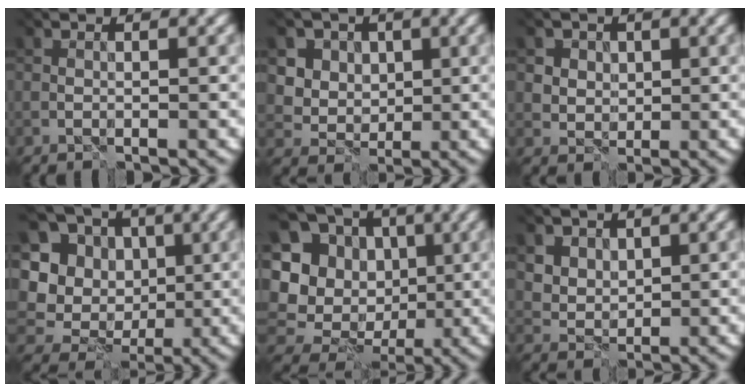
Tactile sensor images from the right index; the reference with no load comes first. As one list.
[{"total": 5.7, "force": [2.7, 4.8, 1.4], "torque": [-0.033, -0.002, 0.047]}, {"total": 4.4, "force": [2.4, 3.4, 1.3], "torque": [-0.033, 0.005, 0.036]}, {"total": 12.8, "force": [2.2, 11.6, 4.9], "torque": [-0.158, 0.022, 0.031]}, {"total": 14.3, "force": [1.2, 13.4, 5.0], "torque": [-0.156, 0.028, 0.014]}, {"total": 3.4, "force": [2.2, 2.4, 0.8], "torque": [-0.040, -0.007, 0.054]}]